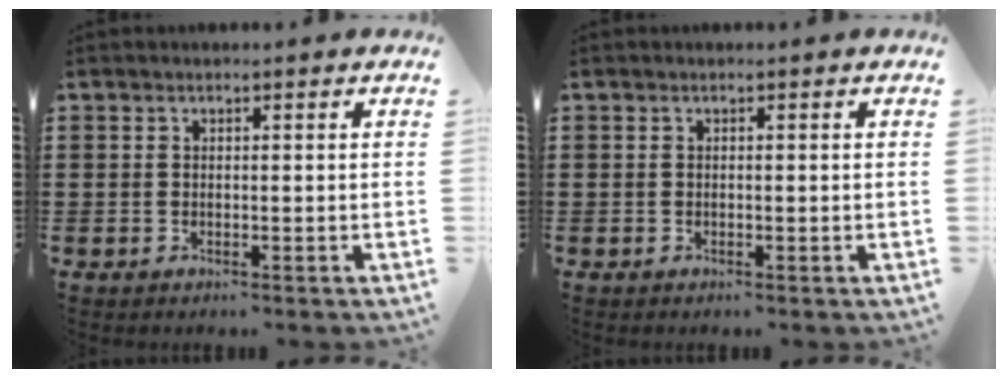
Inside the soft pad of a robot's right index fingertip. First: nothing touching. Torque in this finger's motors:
{"motor_torque": [0.00, 0.00, 0.00, 0.00]}